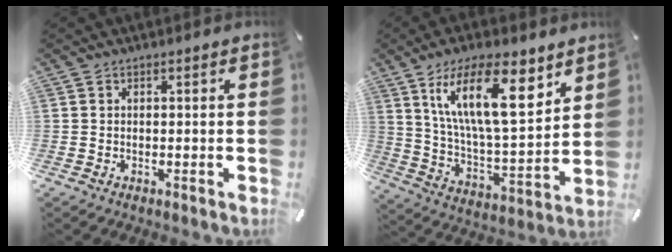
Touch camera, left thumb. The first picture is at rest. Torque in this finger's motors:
{"motor_torque": [3.33, 1.68, 1.63, -1.14, 0.61]}